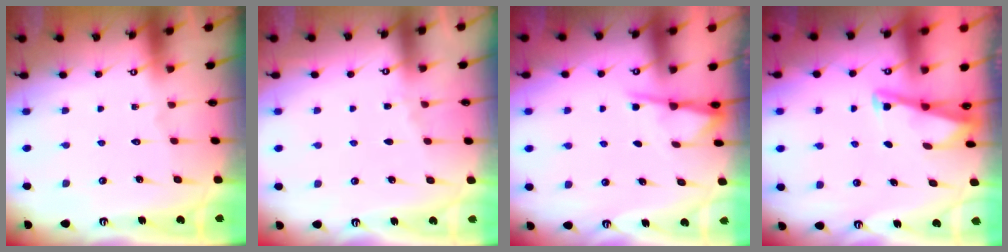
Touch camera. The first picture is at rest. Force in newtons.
{"total": 2.8, "press": 2.7, "slide": 0.4}
{"total": 2.2, "press": 2.2, "slide": 0.3}
{"total": 2.9, "press": 2.9, "slide": 0.3}